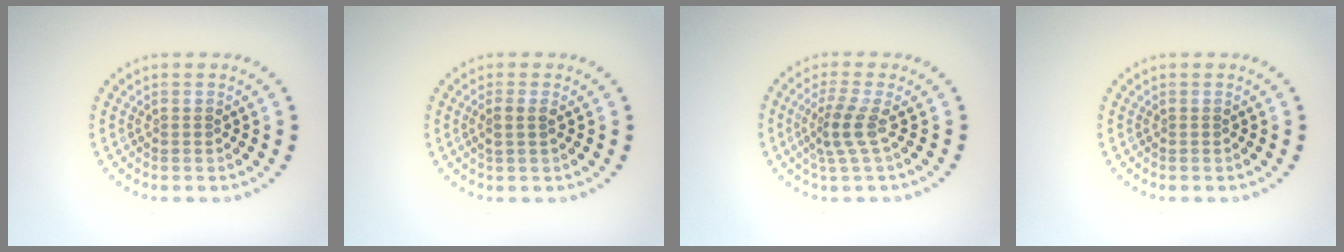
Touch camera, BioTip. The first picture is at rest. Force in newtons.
{"total": 1.3, "press": 1.1, "slide": 0.5}
{"total": 2.6, "press": 1.9, "slide": 1.8}
{"total": 0.0}